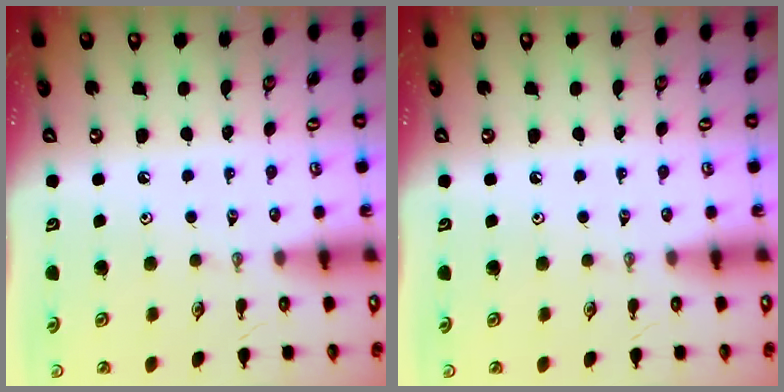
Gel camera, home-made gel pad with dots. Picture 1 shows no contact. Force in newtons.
{"total": 0.0}